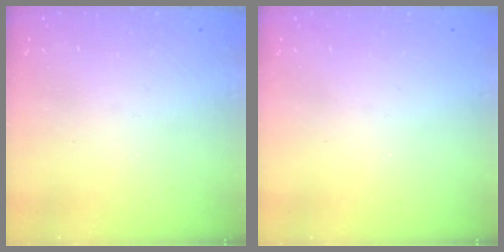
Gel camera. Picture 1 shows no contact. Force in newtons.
{"total": 0.0}